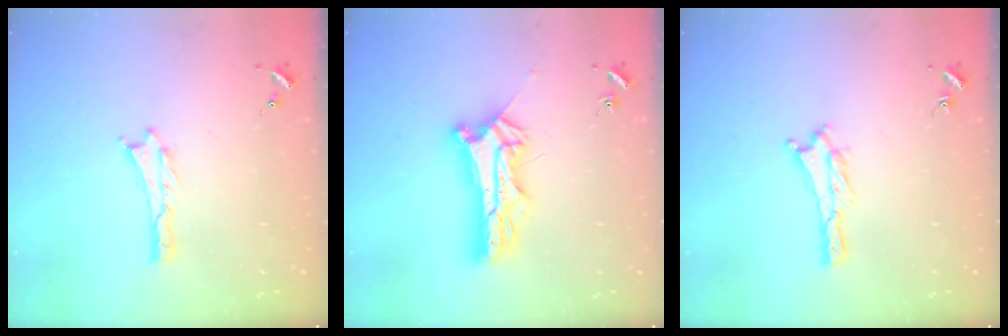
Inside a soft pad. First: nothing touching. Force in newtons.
{"total": 9.6, "press": 9.6, "slide": 0.8}
{"total": 1.6, "press": 1.6, "slide": 0.3}